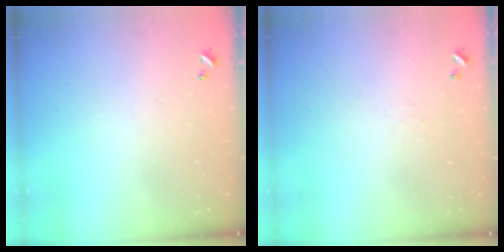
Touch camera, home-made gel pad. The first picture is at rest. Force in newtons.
{"total": 1.3, "press": 1.2, "slide": 0.5}